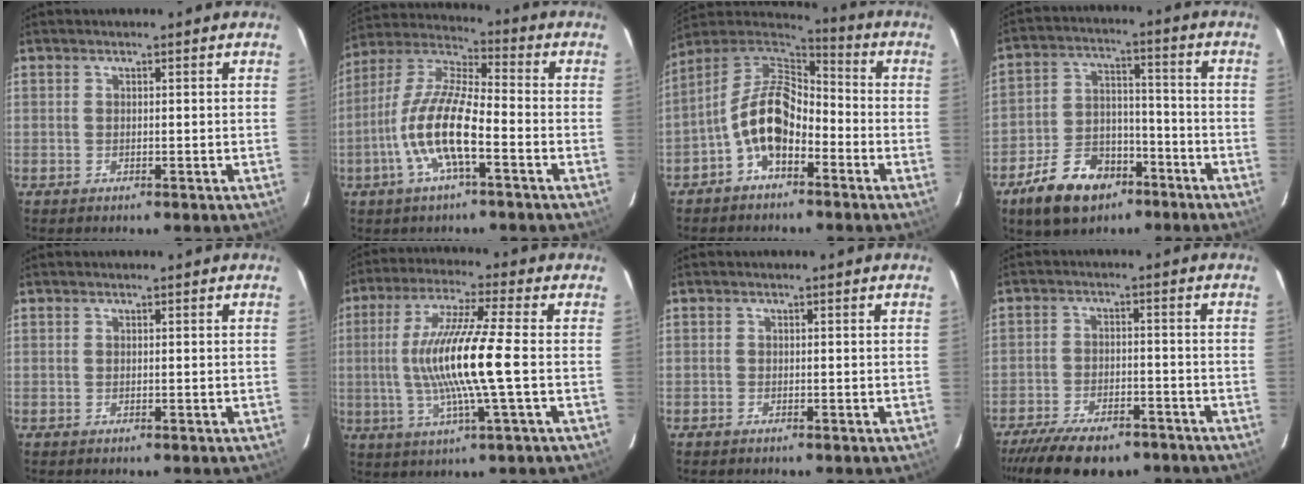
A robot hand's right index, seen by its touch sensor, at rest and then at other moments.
{"total": 13.6, "force": [-5.0, 3.2, 12.2], "torque": [-0.250, -0.002, -0.101]}
{"total": 11.5, "force": [-4.4, 6.4, 8.5], "torque": [-0.173, 0.018, -0.087]}
{"total": 13.8, "force": [-8.6, 8.2, 7.0], "torque": [-0.156, 0.015, -0.135]}
{"total": 0.0}
{"total": 14.1, "force": [-1.2, -0.4, 14.1], "torque": [-0.266, -0.006, -0.020]}
{"total": 0.6, "force": [-0.5, 0.3, 0.0], "torque": [-0.002, 0.003, -0.010]}
{"total": 15.2, "force": [-11.8, 6.0, 7.5], "torque": [-0.166, -0.018, -0.181]}